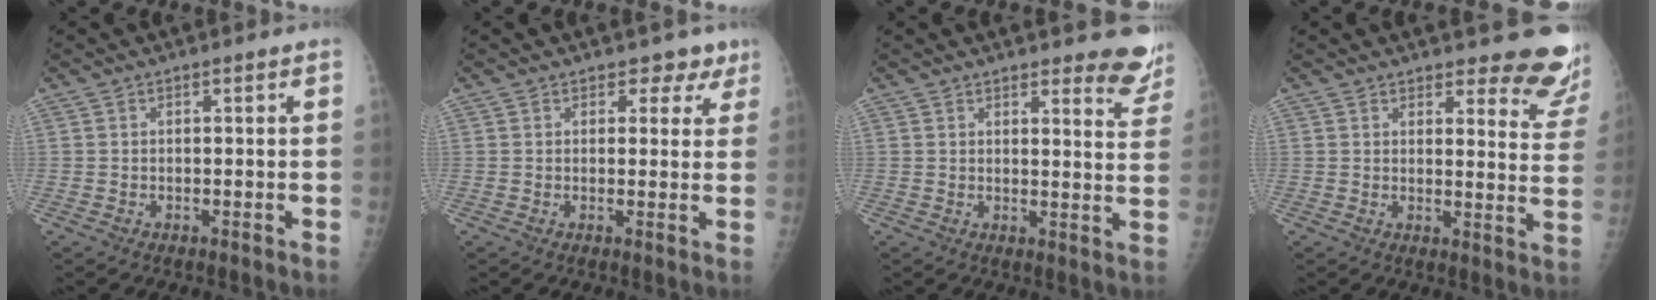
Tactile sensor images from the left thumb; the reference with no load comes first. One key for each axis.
{"total": 3.9, "fx": 2.8, "fy": 2.7, "fz": 0.7, "tx": 0.024, "ty": -0.014, "tz": 0.024}
{"total": 7.5, "fx": 6.7, "fy": 2.3, "fz": 2.6, "tx": 0.007, "ty": -0.048, "tz": 0.060}
{"total": 11.9, "fx": 10.9, "fy": 3.2, "fz": 3.5, "tx": 0.003, "ty": -0.097, "tz": 0.102}